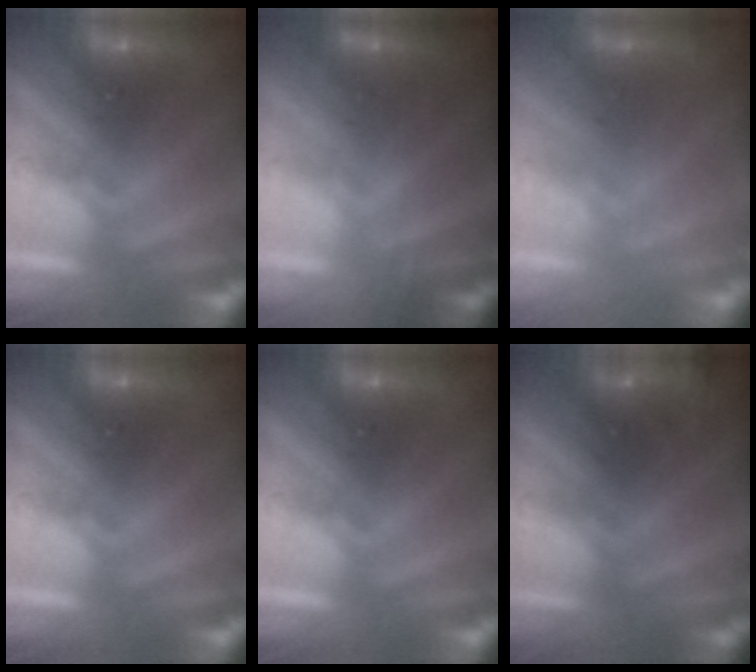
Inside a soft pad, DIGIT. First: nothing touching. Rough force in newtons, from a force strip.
{"total": 1.8}
{"total": 1.8}
{"total": 0.0}
{"total": 0.0}
{"total": 9.1}